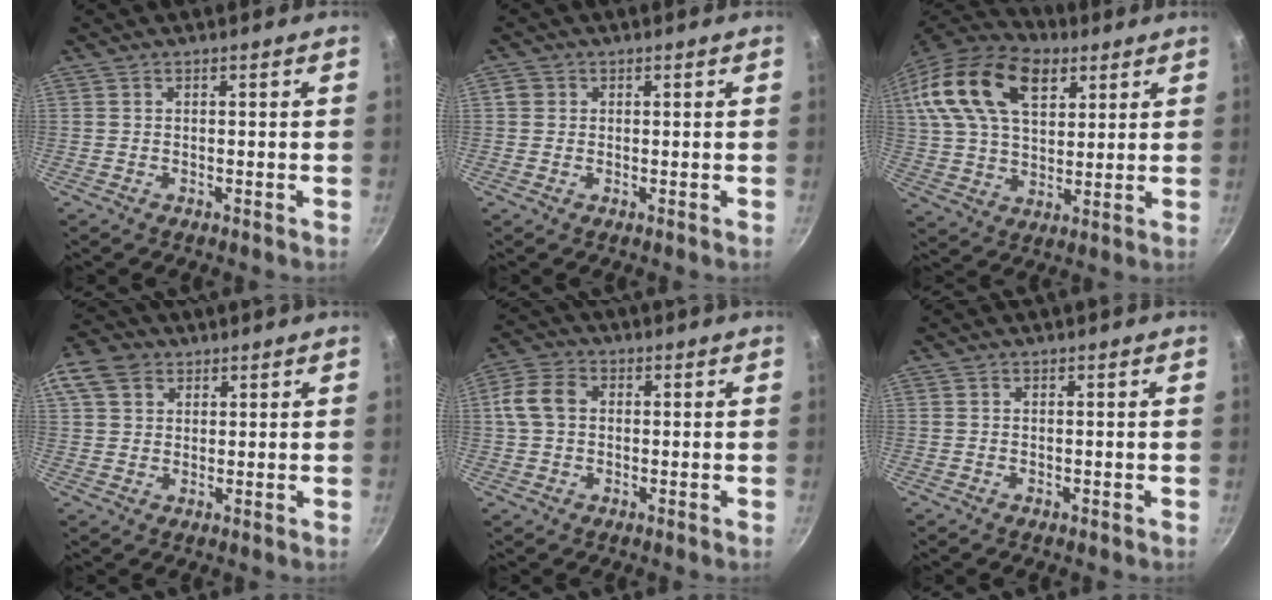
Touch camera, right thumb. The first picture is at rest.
{"total": 1.8, "force": [0.2, 1.7, 0.6], "torque": [-0.003, 0.004, -0.001]}
{"total": 22.6, "force": [9.9, 13.3, 15.4], "torque": [-0.270, -0.004, 0.169]}
{"total": 9.4, "force": [4.2, 7.0, 4.6], "torque": [-0.085, 0.006, 0.070]}
{"total": 7.0, "force": [0.6, 5.3, 4.4], "torque": [-0.076, 0.015, 0.000]}
{"total": 0.0}